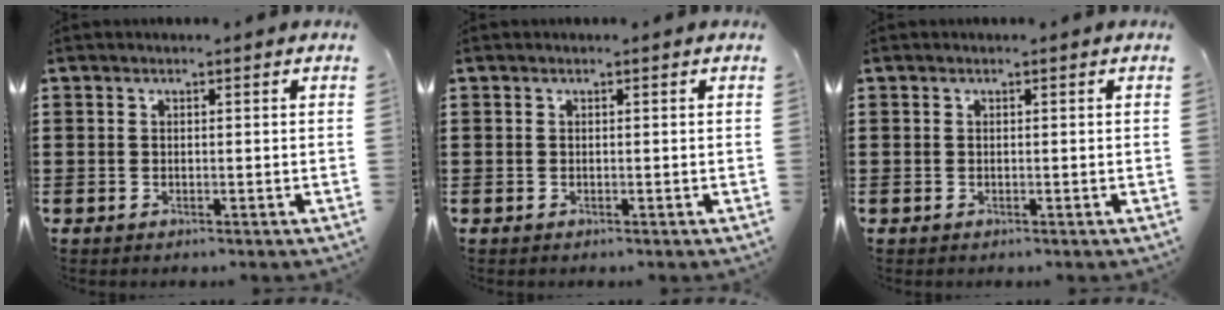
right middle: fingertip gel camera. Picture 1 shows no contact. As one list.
[{"total": 0.0}, {"total": 0.0}]